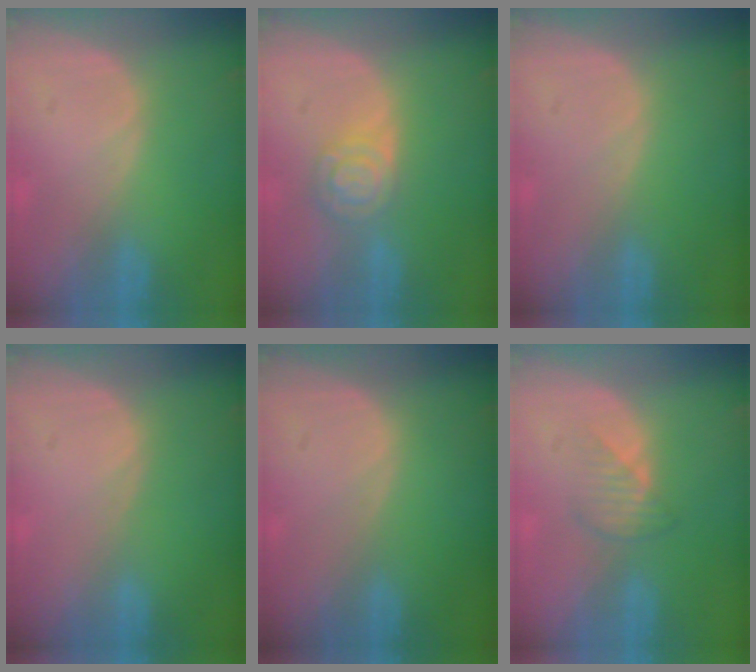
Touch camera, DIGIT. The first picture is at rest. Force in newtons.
{"total": 5.5, "press": 4.9, "slide": 2.6}
{"total": 0.0}
{"total": 0.0}
{"total": 0.0}
{"total": 2.7, "press": 2.6, "slide": 0.5}